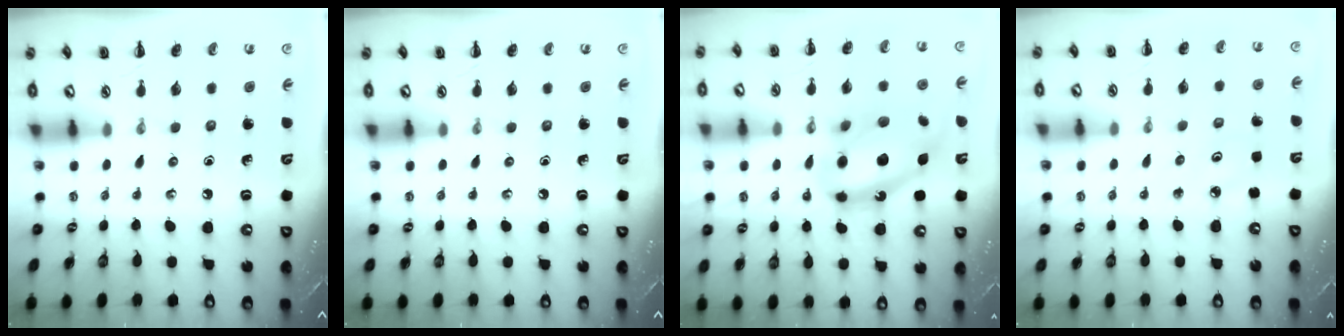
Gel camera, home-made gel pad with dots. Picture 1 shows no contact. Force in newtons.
{"total": 0.0}
{"total": 16.5, "press": 15.9, "slide": 4.4}
{"total": 2.3, "press": 2.2, "slide": 0.5}